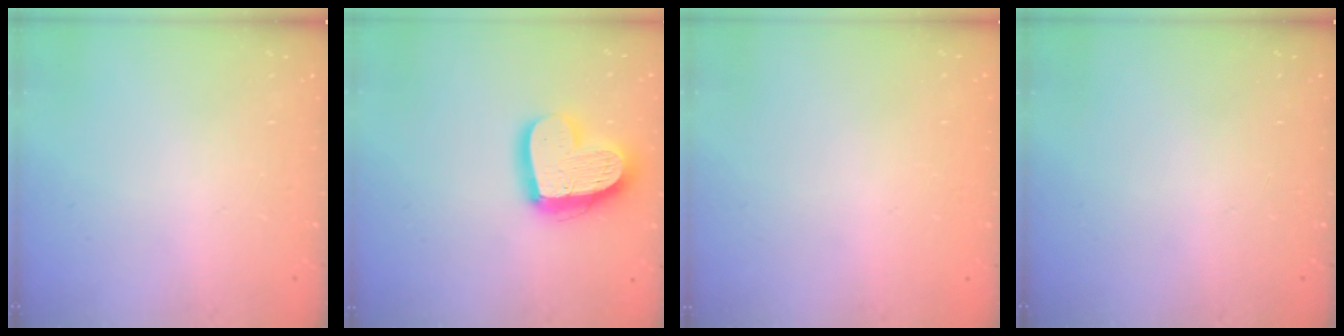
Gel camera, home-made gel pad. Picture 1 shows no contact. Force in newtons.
{"total": 17.2, "press": 17.2, "slide": 1.4}
{"total": 0.0}
{"total": 0.0}